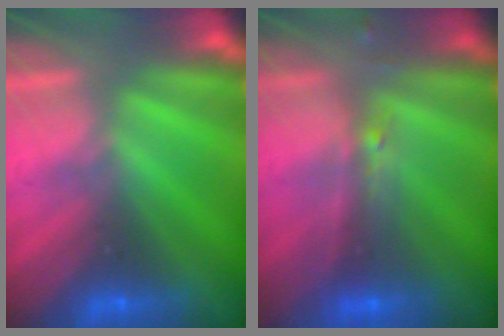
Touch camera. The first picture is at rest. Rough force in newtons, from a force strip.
{"total": 2.4}